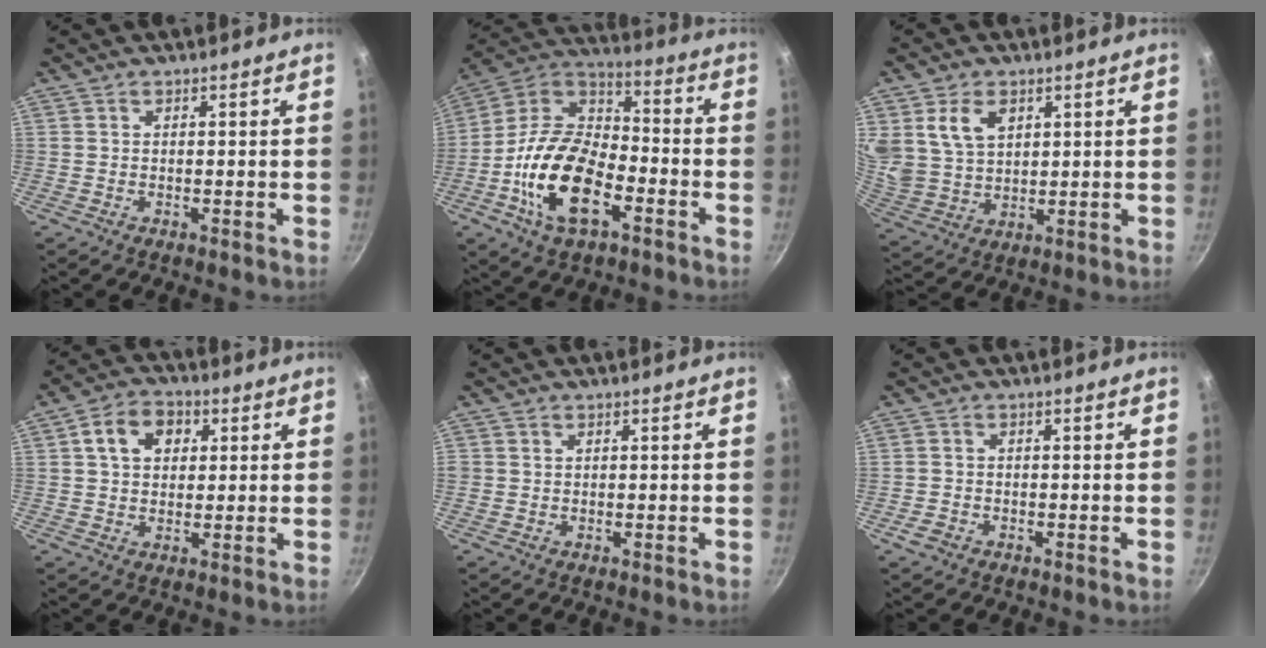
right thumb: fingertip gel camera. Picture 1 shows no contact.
{"total": 19.8, "force": [-7.2, 10.9, 14.9], "torque": [-0.260, 0.043, -0.152]}
{"total": 9.8, "force": [3.9, 6.9, 5.8], "torque": [-0.094, -0.020, 0.086]}
{"total": 8.5, "force": [2.5, 6.4, 5.0], "torque": [-0.060, 0.008, 0.032]}
{"total": 0.8, "force": [0.2, 0.7, 0.1], "torque": [0.003, 0.003, 0.002]}
{"total": 2.3, "force": [-1.3, 1.7, 0.9], "torque": [-0.017, 0.009, -0.023]}